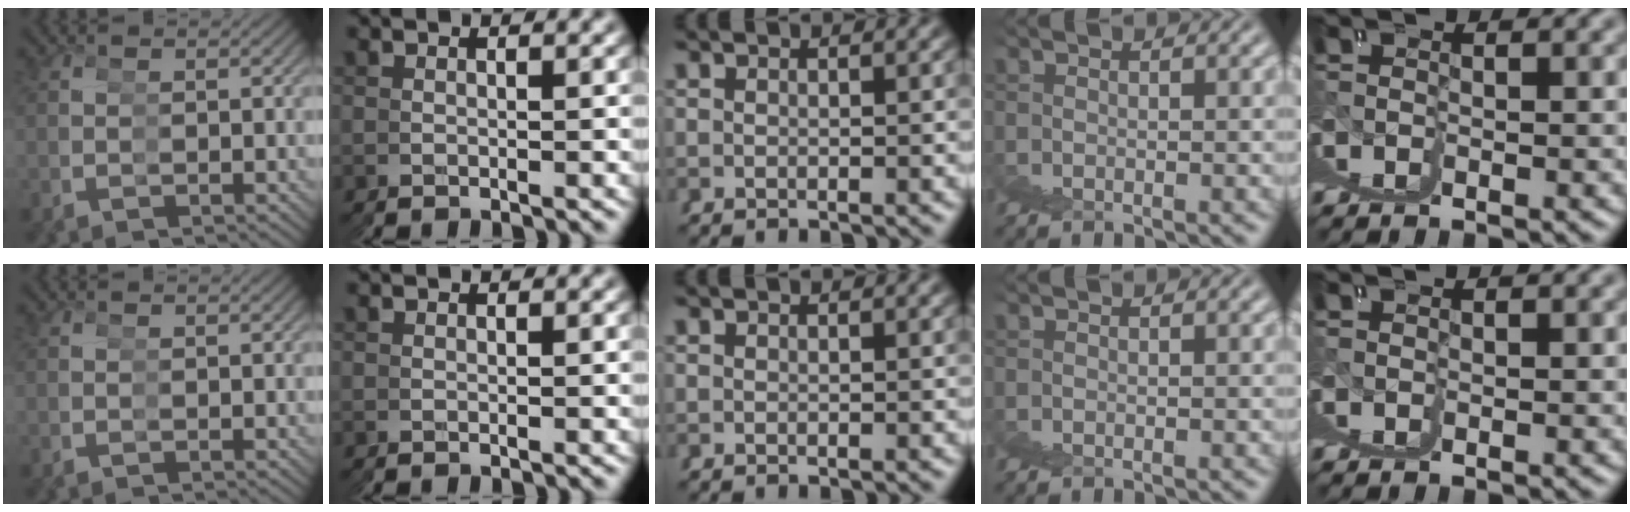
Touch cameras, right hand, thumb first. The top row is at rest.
{}